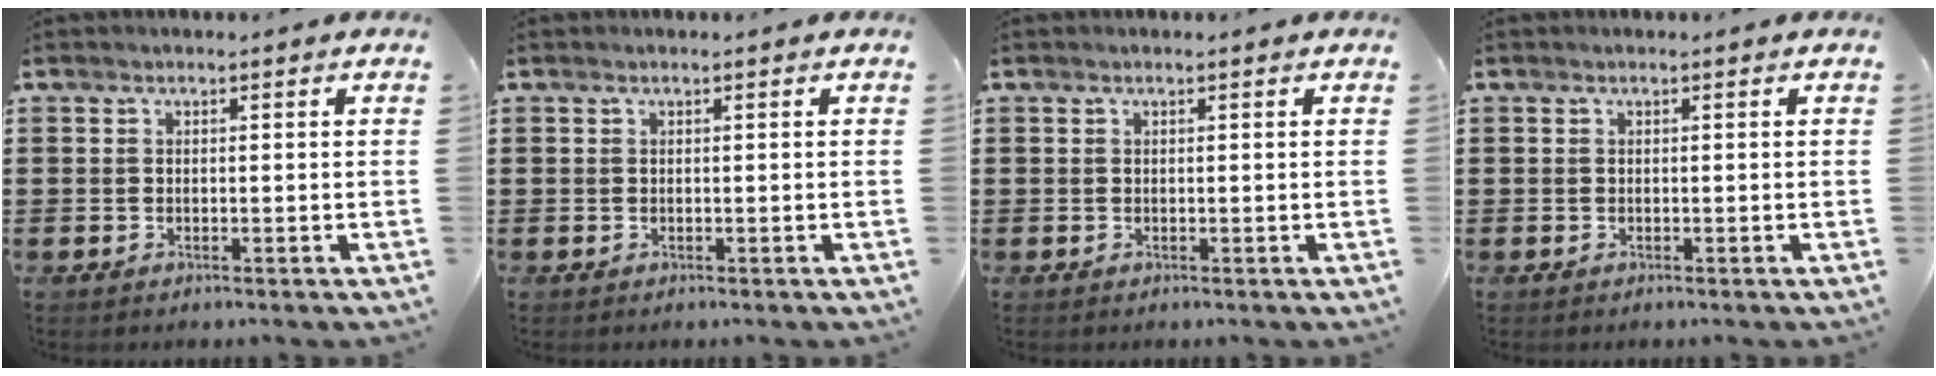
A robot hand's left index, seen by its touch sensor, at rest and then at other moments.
{"total": 0.0}
{"total": 0.0}
{"total": 0.0}